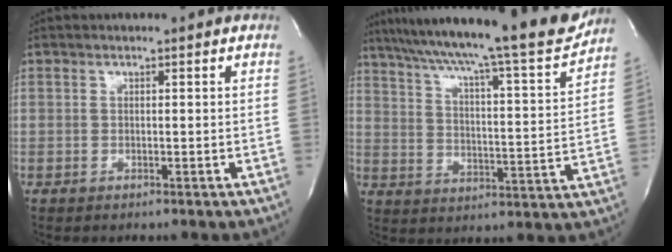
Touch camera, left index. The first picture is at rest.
{"total": 25.1, "force": [21.9, 1.2, 12.2], "torque": [-0.203, -0.028, 0.301]}